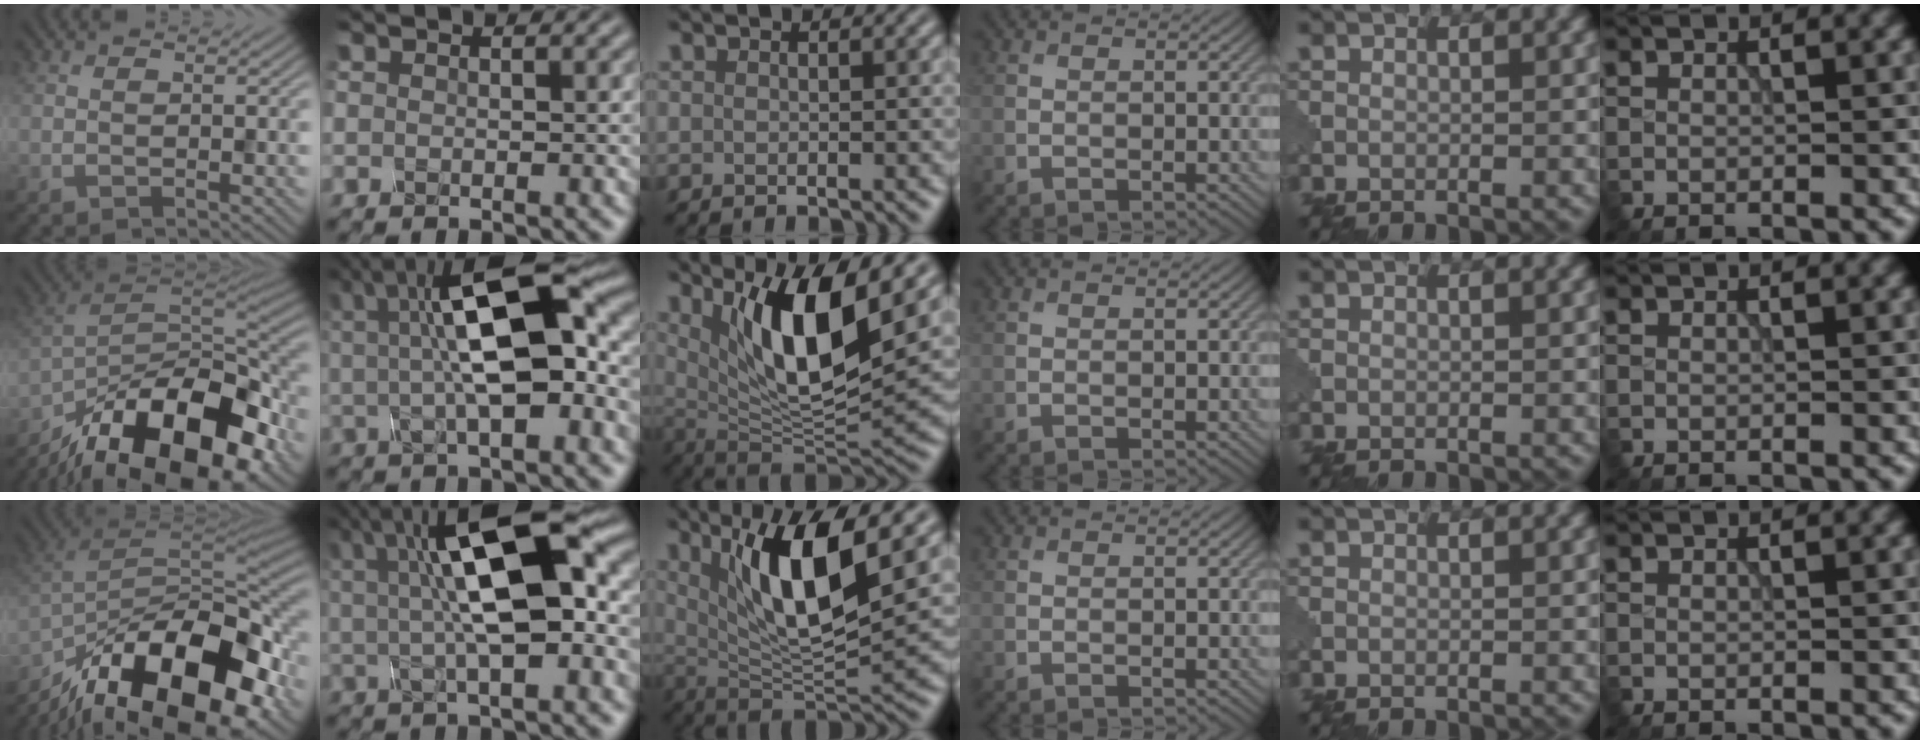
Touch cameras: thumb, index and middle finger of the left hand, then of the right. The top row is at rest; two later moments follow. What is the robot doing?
{"motion": "assemble", "object": "glue stick"}